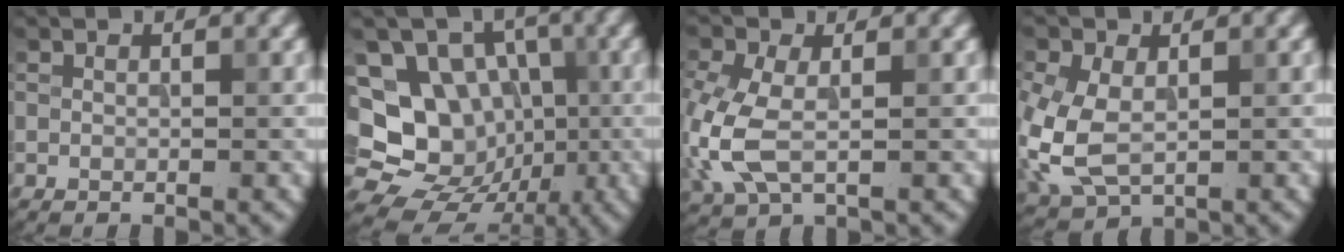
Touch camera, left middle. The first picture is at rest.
{"total": 15.8, "force": [0.0, 14.1, 7.3], "torque": [-0.162, 0.030, 0.002]}
{"total": 5.7, "force": [-0.8, 3.3, 4.5], "torque": [-0.130, -0.003, -0.018]}
{"total": 6.5, "force": [-0.8, 4.4, 4.7], "torque": [-0.131, -0.012, -0.008]}